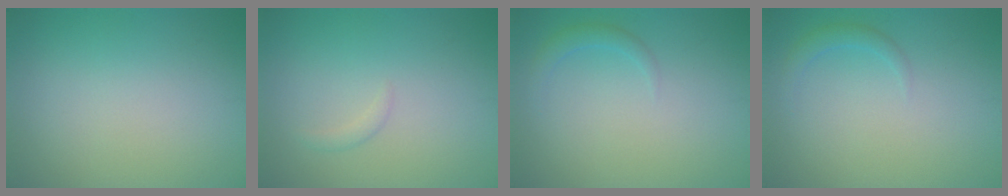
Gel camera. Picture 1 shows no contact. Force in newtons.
{"total": 0.7, "press": 0.7, "slide": 0.1}
{"total": 1.3, "press": 1.3, "slide": 0.0}
{"total": 1.3, "press": 1.3, "slide": 0.0}